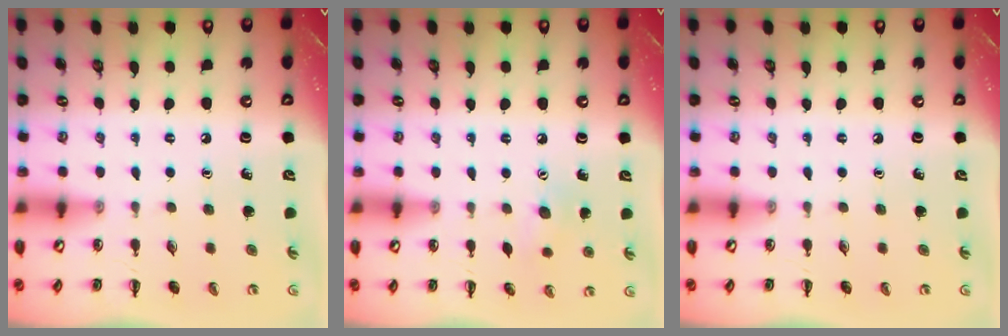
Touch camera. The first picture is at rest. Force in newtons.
{"total": 7.0, "press": 6.9, "slide": 1.5}
{"total": 0.0}